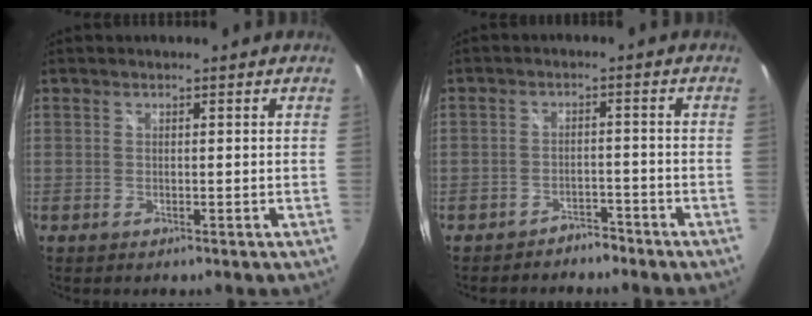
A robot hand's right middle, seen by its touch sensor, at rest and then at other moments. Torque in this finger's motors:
{"motor_torque": [-1.60, -0.54, -1.05, -0.21]}